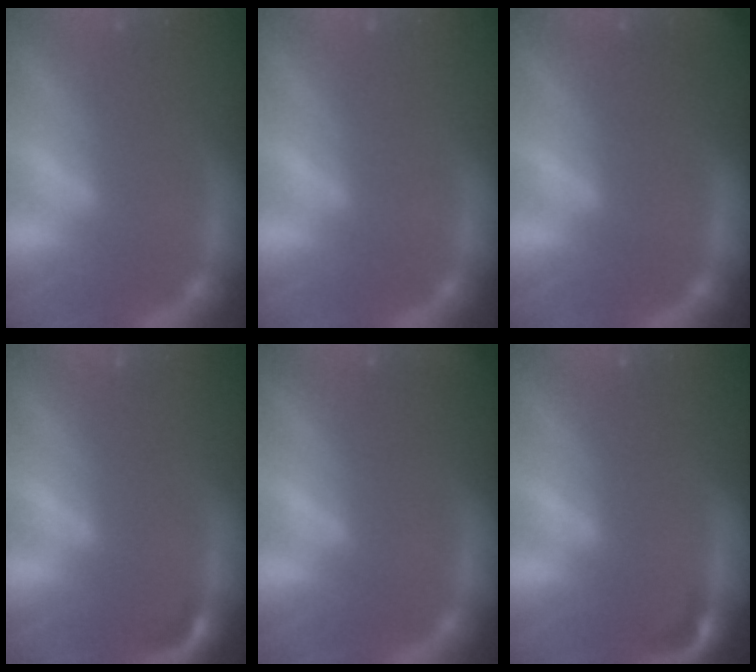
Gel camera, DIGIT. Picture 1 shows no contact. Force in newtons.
{"total": 0.0}
{"total": 1.4}
{"total": 0.9}
{"total": 0.9}
{"total": 1.4}